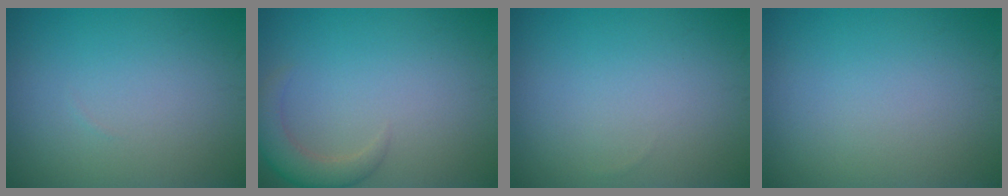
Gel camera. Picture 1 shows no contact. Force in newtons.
{"total": 2.9, "press": 2.9, "slide": 0.3}
{"total": 0.0}
{"total": 0.0}